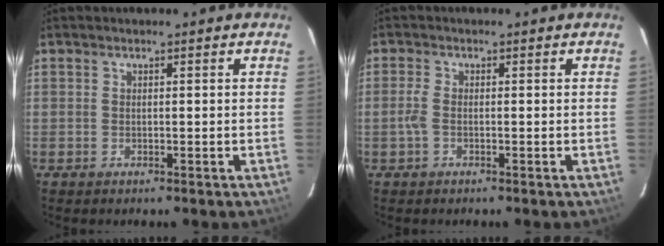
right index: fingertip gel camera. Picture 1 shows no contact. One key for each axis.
{"total": 2.0, "fx": -0.6, "fy": 0.7, "fz": 1.8, "tx": -0.043, "ty": 0.001, "tz": -0.012}